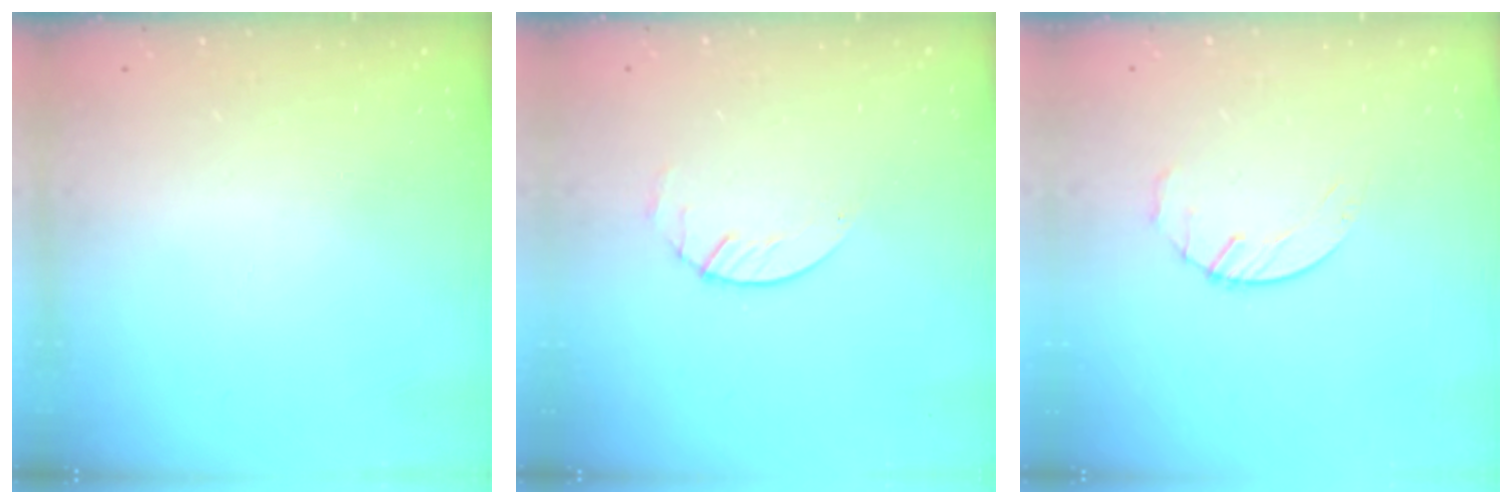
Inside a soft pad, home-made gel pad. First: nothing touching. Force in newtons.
{"total": 1.7, "press": 1.6, "slide": 0.2}
{"total": 2.7, "press": 2.6, "slide": 0.3}